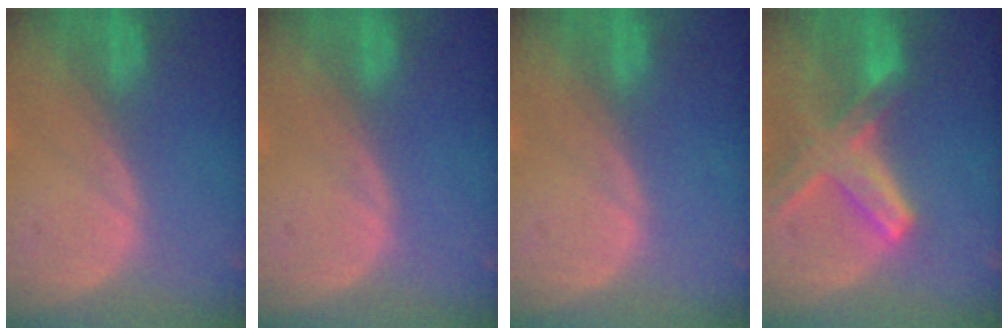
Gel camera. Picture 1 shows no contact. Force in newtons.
{"total": 0.0}
{"total": 0.0}
{"total": 8.2, "press": 7.2, "slide": 3.9}